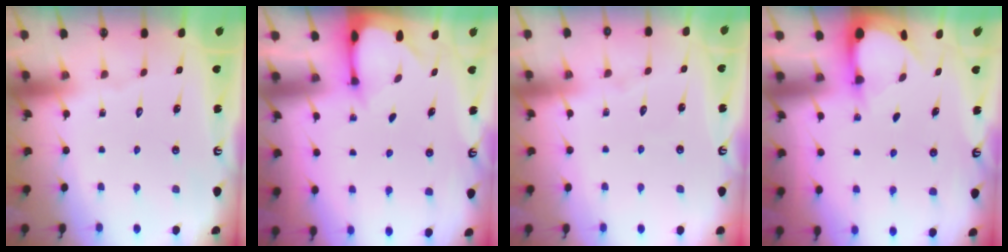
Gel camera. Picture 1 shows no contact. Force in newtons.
{"total": 2.0, "press": 2.0, "slide": 0.1}
{"total": 4.2, "press": 4.1, "slide": 0.3}
{"total": 3.0, "press": 3.0, "slide": 0.3}